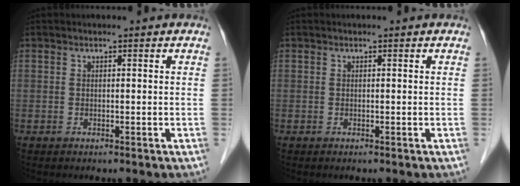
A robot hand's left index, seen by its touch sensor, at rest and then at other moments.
{"total": 0.0}